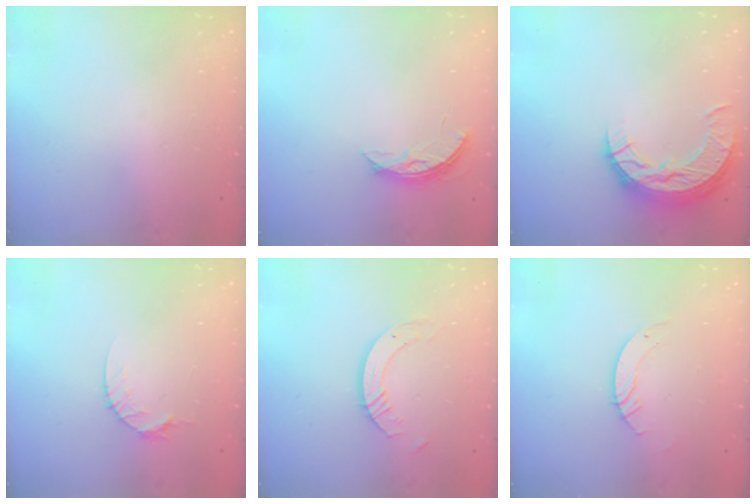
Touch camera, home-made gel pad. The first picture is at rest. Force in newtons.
{"total": 4.6, "press": 4.5, "slide": 0.4}
{"total": 12.2, "press": 12.2, "slide": 0.9}
{"total": 4.7, "press": 4.7, "slide": 0.6}
{"total": 6.3, "press": 6.3, "slide": 0.5}
{"total": 3.5, "press": 3.5, "slide": 0.2}